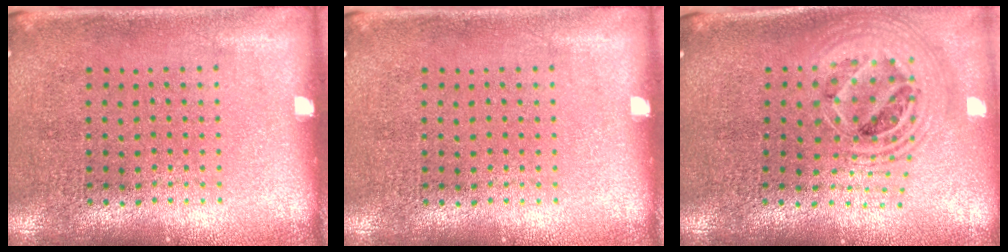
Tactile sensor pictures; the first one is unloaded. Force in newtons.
{"total": 0.0}
{"total": 2.2, "press": 1.8, "slide": 1.3}